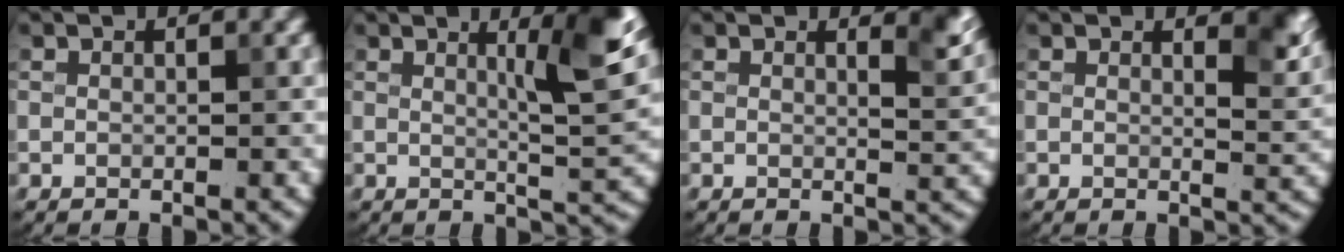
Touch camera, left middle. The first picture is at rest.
{"total": 6.1, "force": [2.5, 1.0, 5.5], "torque": [-0.070, -0.001, 0.041]}
{"total": 2.5, "force": [1.7, 0.7, 1.7], "torque": [-0.013, -0.004, 0.024]}
{"total": 3.0, "force": [1.8, 0.9, 2.3], "torque": [-0.025, -0.007, 0.029]}